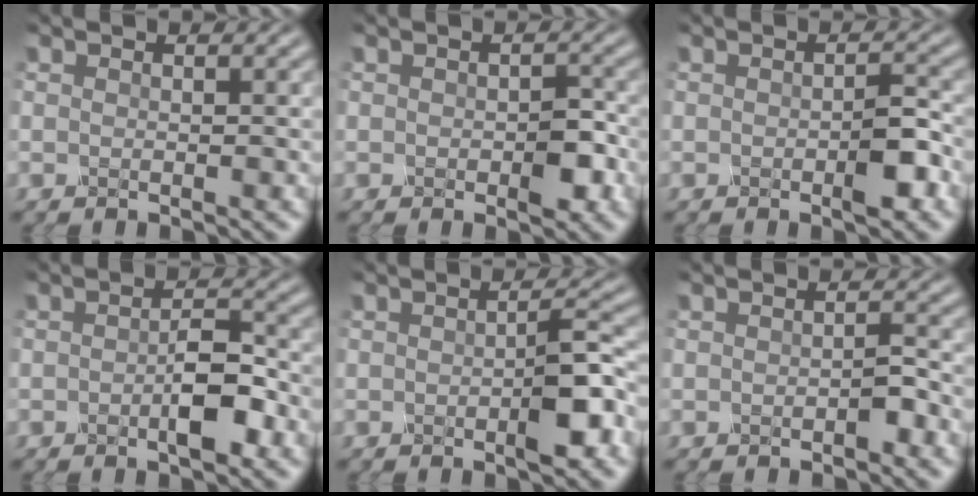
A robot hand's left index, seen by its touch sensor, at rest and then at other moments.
{"total": 2.2, "force": [-0.8, 0.9, 1.8], "torque": [-0.032, 0.003, -0.010]}
{"total": 2.4, "force": [-1.0, 0.5, 2.1], "torque": [-0.040, 0.003, -0.017]}
{"total": 3.0, "force": [-1.1, 0.8, 2.7], "torque": [-0.052, 0.006, -0.020]}
{"total": 3.4, "force": [-1.1, 0.6, 3.2], "torque": [-0.055, 0.006, -0.020]}
{"total": 0.9, "force": [-0.7, 0.0, 0.7], "torque": [-0.016, 0.006, -0.011]}